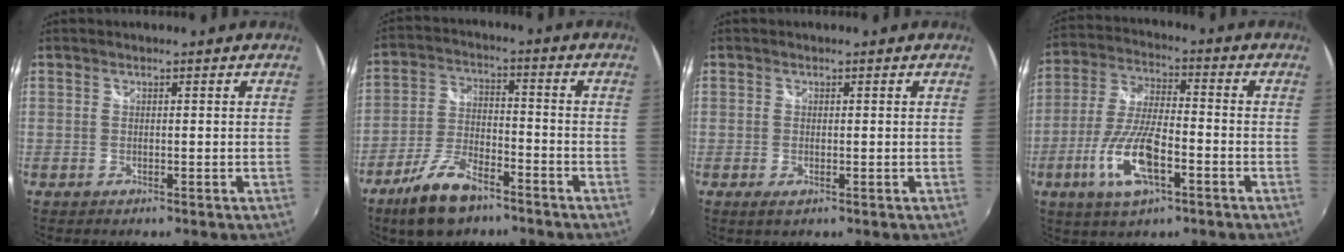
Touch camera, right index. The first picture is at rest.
{"total": 11.5, "force": [-8.0, 4.6, 6.9], "torque": [-0.152, -0.005, -0.146]}
{"total": 1.1, "force": [-0.3, 0.5, 0.9], "torque": [-0.017, -0.002, -0.005]}
{"total": 13.0, "force": [-5.4, 4.1, 11.1], "torque": [-0.236, -0.006, -0.100]}